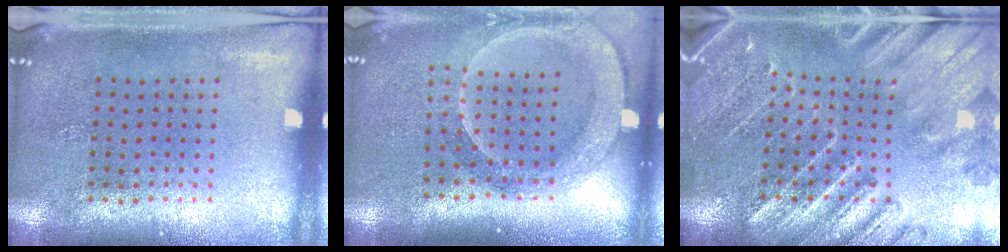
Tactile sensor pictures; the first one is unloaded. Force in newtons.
{"total": 2.4, "press": 1.9, "slide": 1.4}
{"total": 3.2, "press": 3.0, "slide": 1.1}